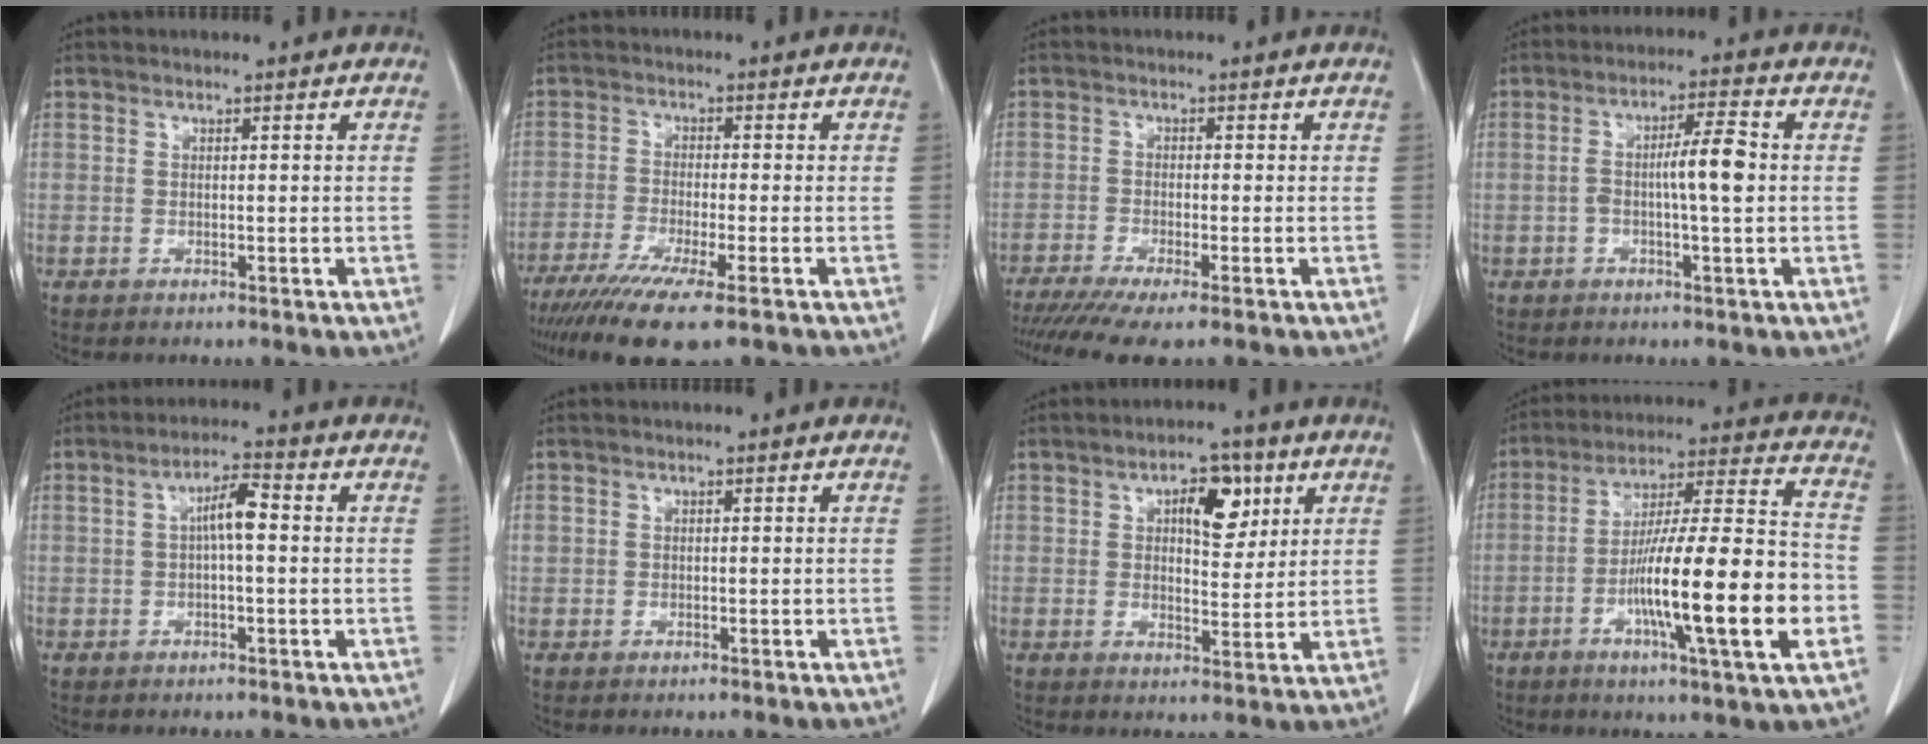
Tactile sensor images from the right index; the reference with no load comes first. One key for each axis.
{"total": 10.6, "fx": -7.5, "fy": 0.8, "fz": 7.5, "tx": -0.125, "ty": -0.026, "tz": -0.123}
{"total": 8.3, "fx": -6.7, "fy": 0.3, "fz": 4.9, "tx": -0.073, "ty": -0.017, "tz": -0.109}
{"total": 6.0, "fx": -0.3, "fy": 0.5, "fz": 6.0, "tx": -0.105, "ty": 0.010, "tz": -0.008}
{"total": 4.5, "fx": 0.4, "fy": 0.8, "fz": 4.4, "tx": -0.077, "ty": 0.013, "tz": 0.003}
{"total": 0.7, "fx": 0.2, "fy": 0.6, "fz": 0.1, "tx": 0.003, "ty": 0.008, "tz": 0.002}
{"total": 7.1, "fx": 3.1, "fy": 3.3, "fz": 5.5, "tx": -0.079, "ty": 0.009, "tz": 0.047}
{"total": 19.8, "fx": -5.5, "fy": 0.8, "fz": 19.0, "tx": -0.308, "ty": -0.004, "tz": -0.089}